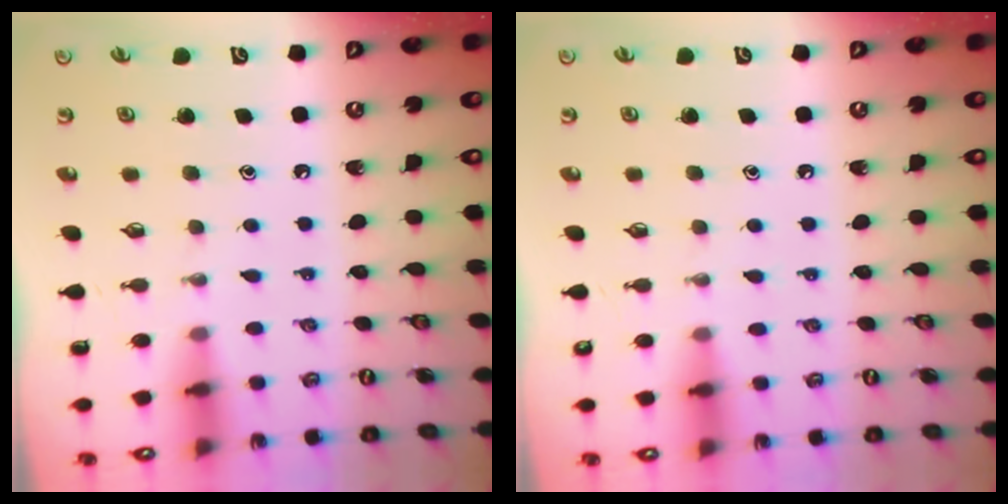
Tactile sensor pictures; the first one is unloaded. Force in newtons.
{"total": 4.8, "press": 4.8, "slide": 0.7}